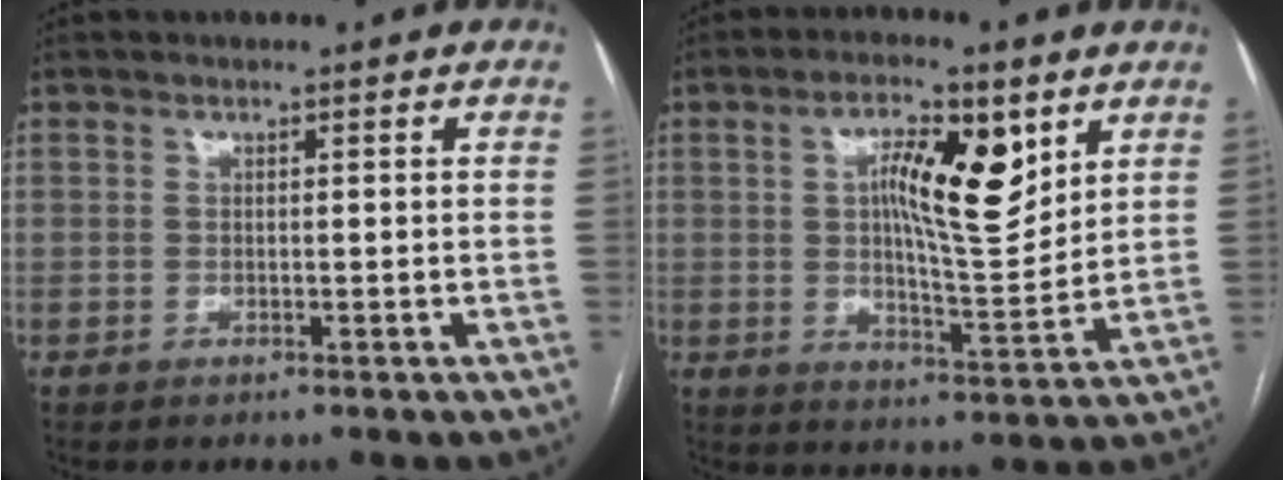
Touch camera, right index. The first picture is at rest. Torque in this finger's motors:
{"motor_torque": [0.77, -0.12, 0.47, 0.17]}